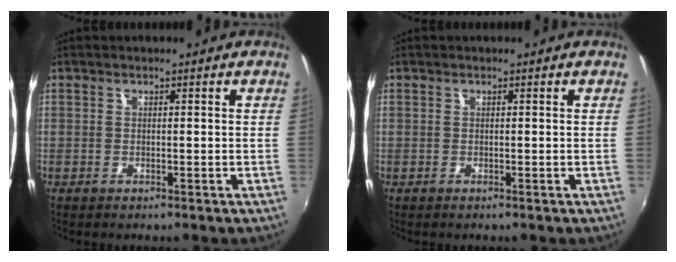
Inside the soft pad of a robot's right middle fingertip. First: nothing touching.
{"total": 0.0}